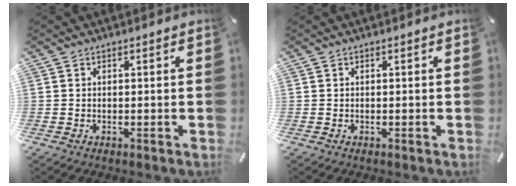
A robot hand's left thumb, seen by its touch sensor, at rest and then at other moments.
{"total": 0.0}